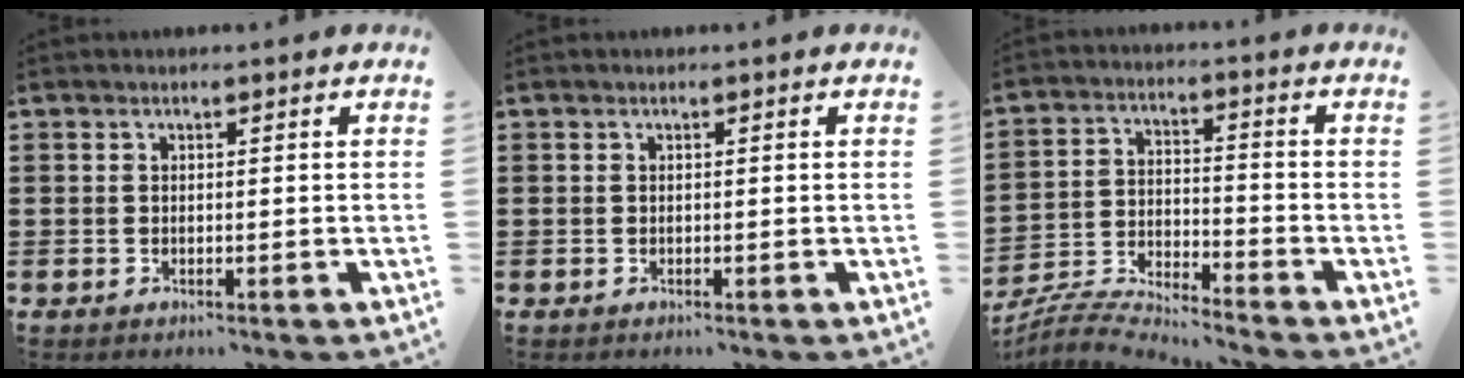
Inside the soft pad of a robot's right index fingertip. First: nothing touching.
{"total": 0.0}
{"total": 5.5, "force": [-5.5, 0.0, 0.9], "torque": [-0.036, -0.007, -0.114]}